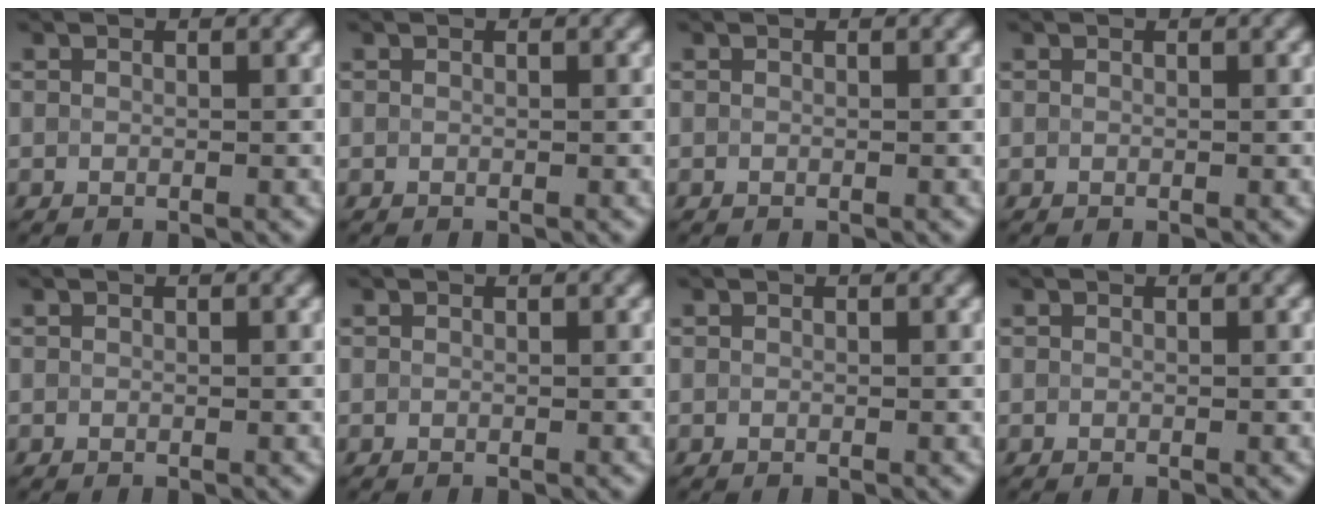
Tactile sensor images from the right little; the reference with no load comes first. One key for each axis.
{"total": 0.0}
{"total": 0.0}
{"total": 0.0}
{"total": 0.0}
{"total": 0.0}
{"total": 0.0}
{"total": 0.0}